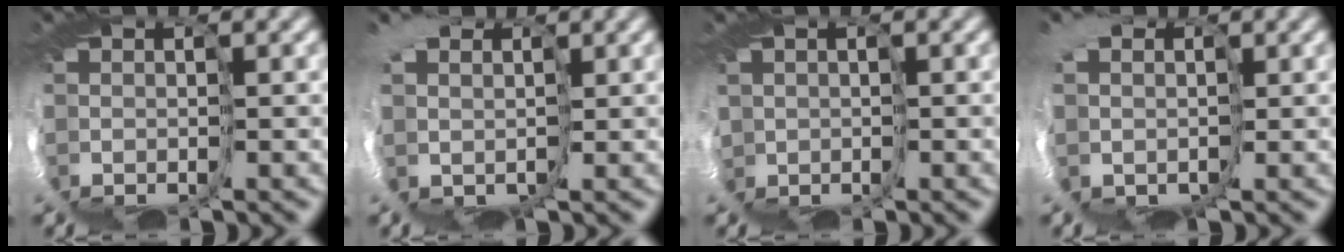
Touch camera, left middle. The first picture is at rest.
{"total": 4.6, "force": [1.7, 3.7, 2.0], "torque": [-0.040, -0.016, 0.018]}
{"total": 4.9, "force": [0.6, 4.3, 2.3], "torque": [-0.099, -0.002, 0.003]}
{"total": 5.4, "force": [1.0, 4.6, 2.6], "torque": [-0.055, -0.017, 0.003]}